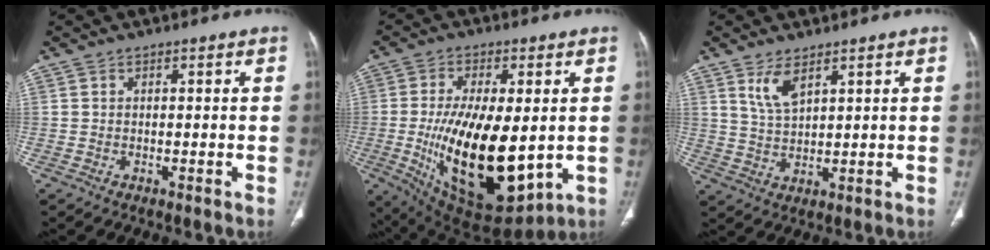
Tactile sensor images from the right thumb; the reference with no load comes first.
{"total": 21.9, "force": [-2.1, 9.7, 19.5], "torque": [-0.339, -0.028, -0.009]}
{"total": 2.4, "force": [1.4, 0.5, 1.9], "torque": [-0.048, -0.008, 0.035]}